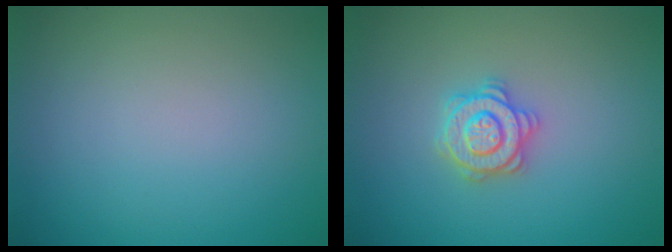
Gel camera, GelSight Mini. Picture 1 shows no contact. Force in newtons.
{"total": 3.3, "press": 3.3, "slide": 0.5}